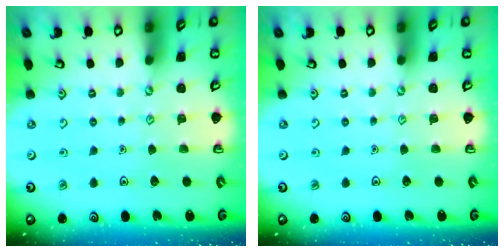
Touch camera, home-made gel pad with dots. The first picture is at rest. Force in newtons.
{"total": 0.0}